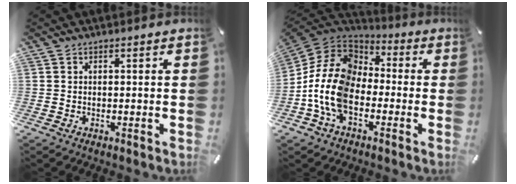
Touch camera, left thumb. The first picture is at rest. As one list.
[{"total": 14.7, "force": [-4.8, 10.5, 9.1], "torque": [-0.217, 0.023, -0.098]}]